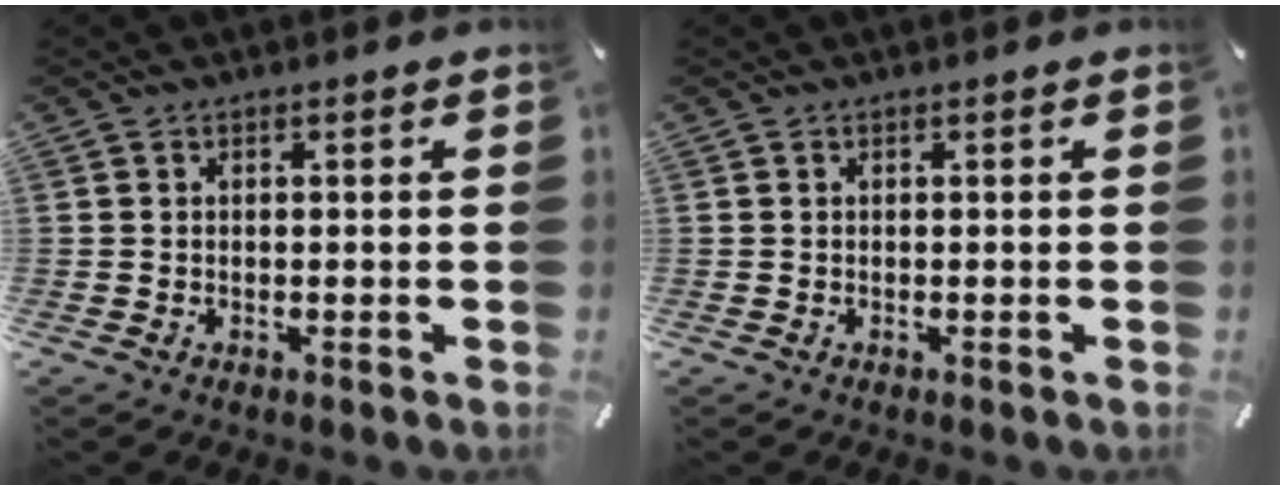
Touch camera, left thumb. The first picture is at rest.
{"total": 0.0}